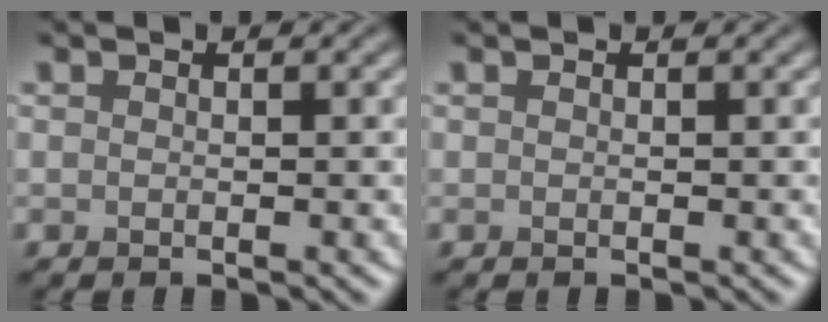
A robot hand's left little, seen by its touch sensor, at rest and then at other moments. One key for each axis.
{"total": 0.0}